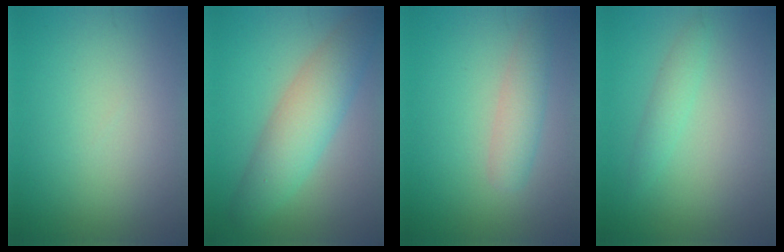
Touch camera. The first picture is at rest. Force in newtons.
{"total": 5.5, "press": 5.5, "slide": 0.2}
{"total": 2.6, "press": 2.6, "slide": 0.2}
{"total": 1.5, "press": 1.5, "slide": 0.0}